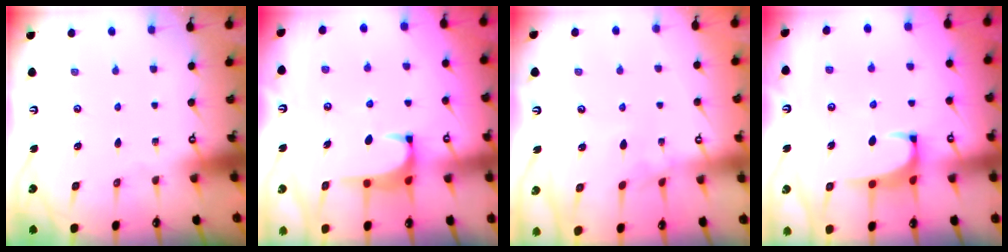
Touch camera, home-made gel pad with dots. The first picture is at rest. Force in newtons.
{"total": 1.2, "press": 1.1, "slide": 0.5}
{"total": 3.0, "press": 3.0, "slide": 0.3}
{"total": 2.0, "press": 1.7, "slide": 1.0}